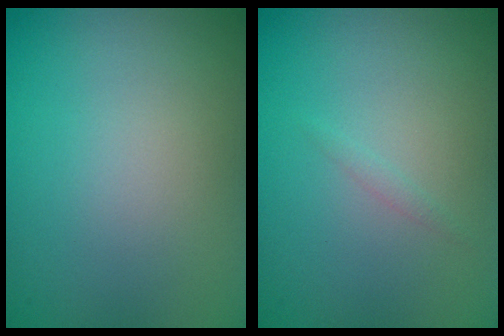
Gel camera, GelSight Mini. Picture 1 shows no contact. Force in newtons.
{"total": 0.5, "press": 0.5, "slide": 0.0}